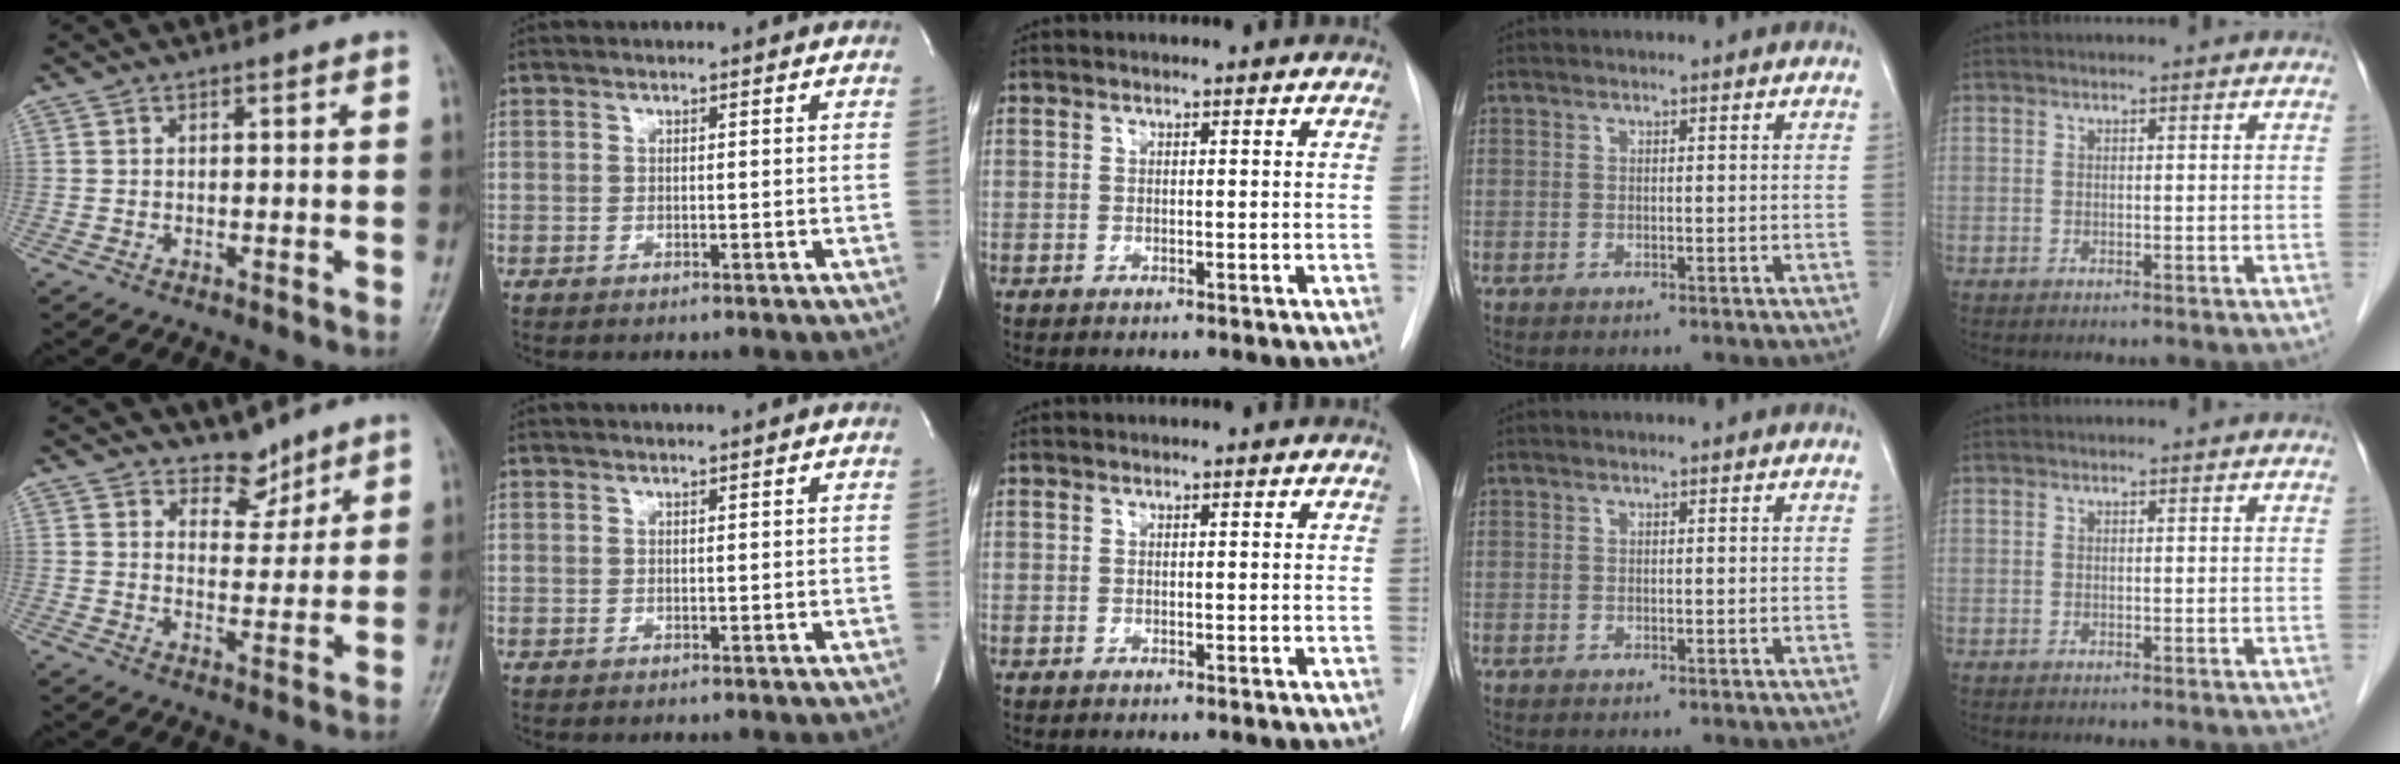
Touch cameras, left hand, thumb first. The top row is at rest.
{"thumb": {"total": 5.0, "force": [4.2, 2.6, 0.8], "torque": [0.017, -0.034, 0.070]}, "index": {"total": 0.8, "force": [0.8, -0.2, 0.3], "torque": [-0.008, 0.000, 0.013]}}